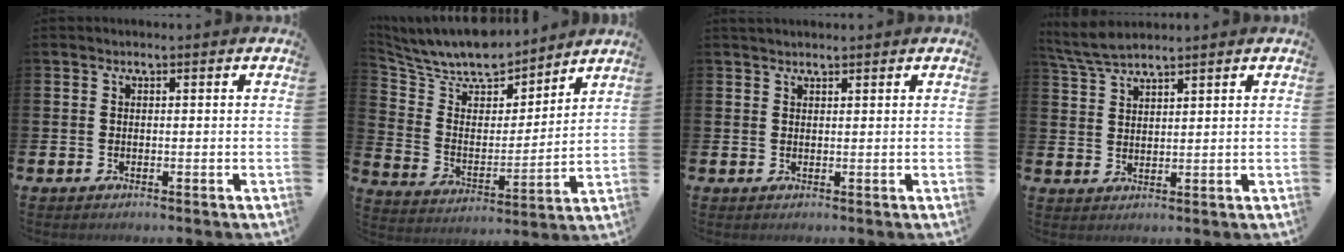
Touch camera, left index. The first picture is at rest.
{"total": 9.7, "force": [9.1, 2.6, 2.0], "torque": [-0.086, -0.069, 0.161]}
{"total": 1.3, "force": [1.2, 0.3, 0.1], "torque": [0.007, -0.001, 0.020]}
{"total": 4.3, "force": [4.0, 0.4, 1.4], "torque": [-0.041, -0.009, 0.074]}